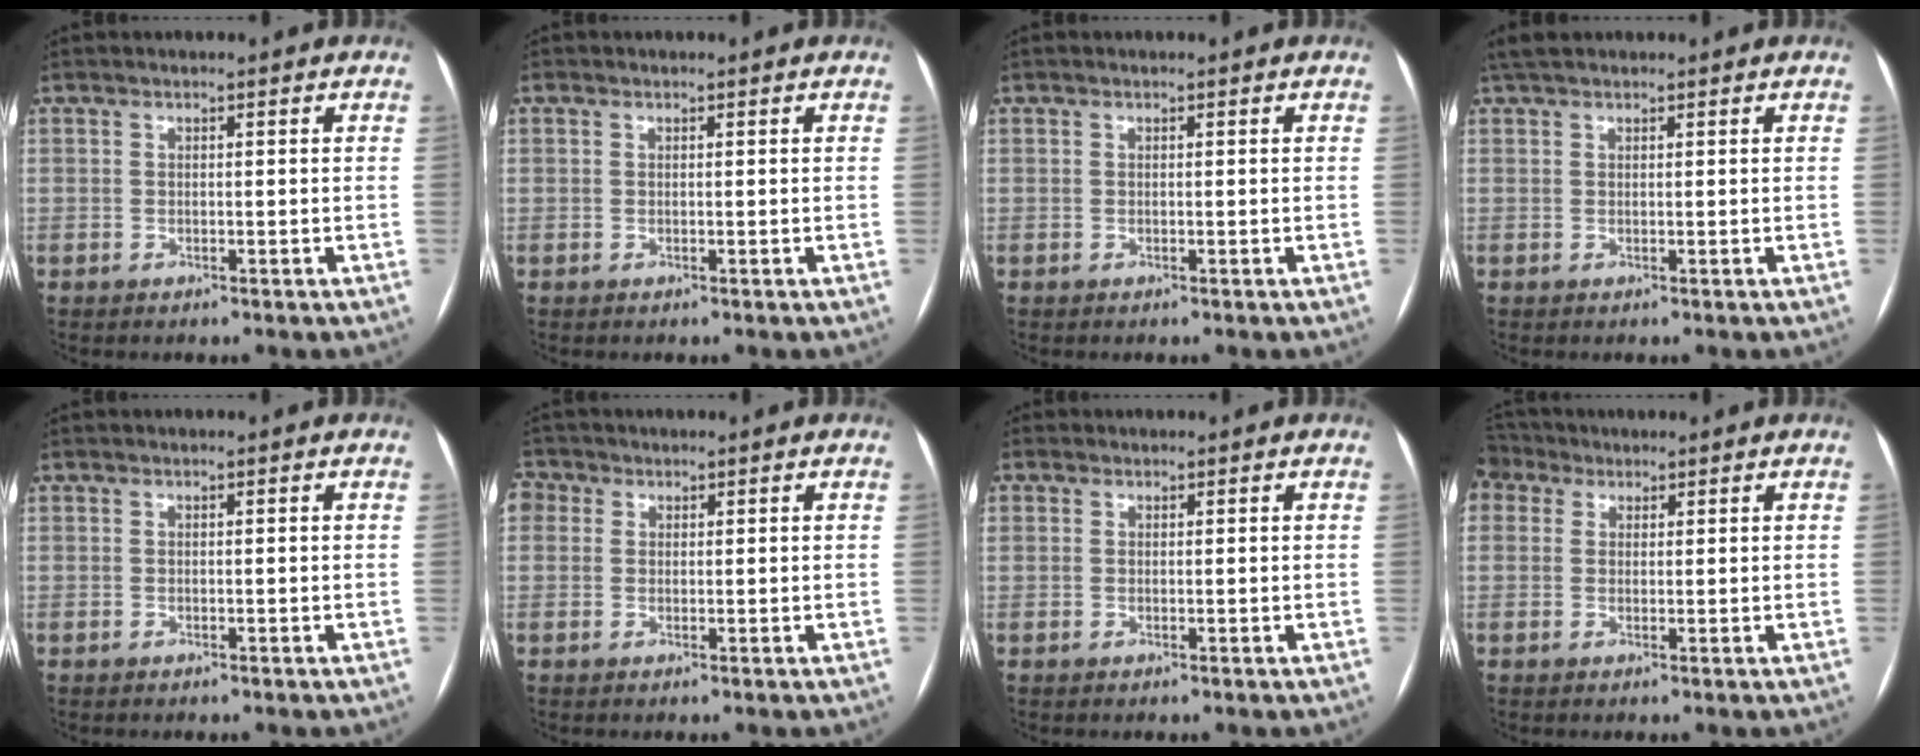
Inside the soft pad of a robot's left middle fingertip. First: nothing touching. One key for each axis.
{"total": 0.0}
{"total": 0.0}
{"total": 3.1, "fx": 2.5, "fy": 1.1, "fz": 1.4, "tx": -0.030, "ty": 0.024, "tz": 0.047}
{"total": 0.0}
{"total": 3.2, "fx": 1.1, "fy": 2.8, "fz": 1.0, "tx": -0.023, "ty": 0.013, "tz": 0.022}
{"total": 0.6, "fx": 0.3, "fy": 0.6, "fz": -0.1, "tx": 0.008, "ty": -0.002, "tz": 0.002}
{"total": 5.1, "fx": 3.4, "fy": 3.5, "fz": 1.3, "tx": -0.039, "ty": 0.033, "tz": 0.074}